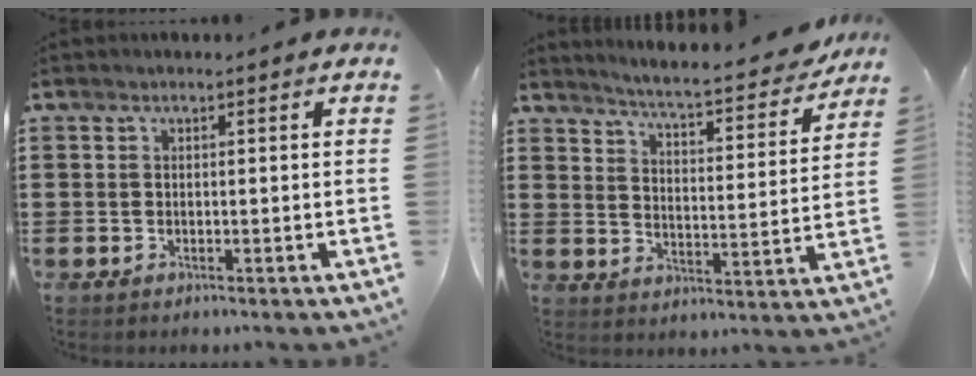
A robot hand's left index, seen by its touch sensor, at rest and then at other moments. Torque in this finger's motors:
{"motor_torque": [0.13, 0.00, 0.01, -0.06]}